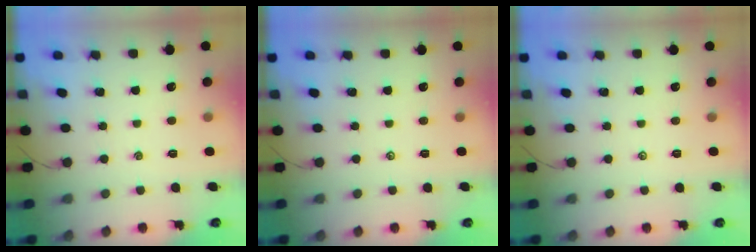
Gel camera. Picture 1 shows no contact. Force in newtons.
{"total": 0.0}
{"total": 0.0}